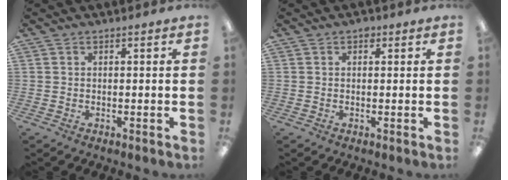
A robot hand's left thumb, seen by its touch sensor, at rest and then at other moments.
{"total": 1.1, "force": [0.5, 0.8, 0.6], "torque": [-0.004, -0.001, 0.008]}